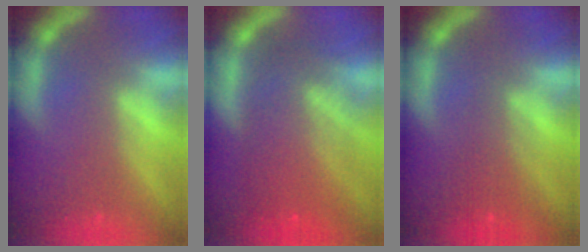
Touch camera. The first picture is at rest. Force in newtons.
{"total": 9.1}
{"total": 3.0}